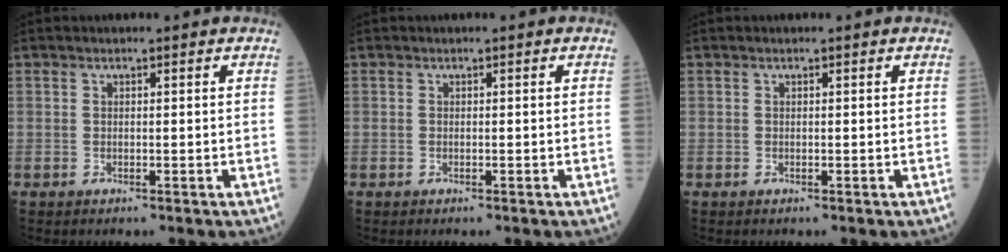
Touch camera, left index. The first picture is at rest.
{"total": 0.0}
{"total": 0.0}